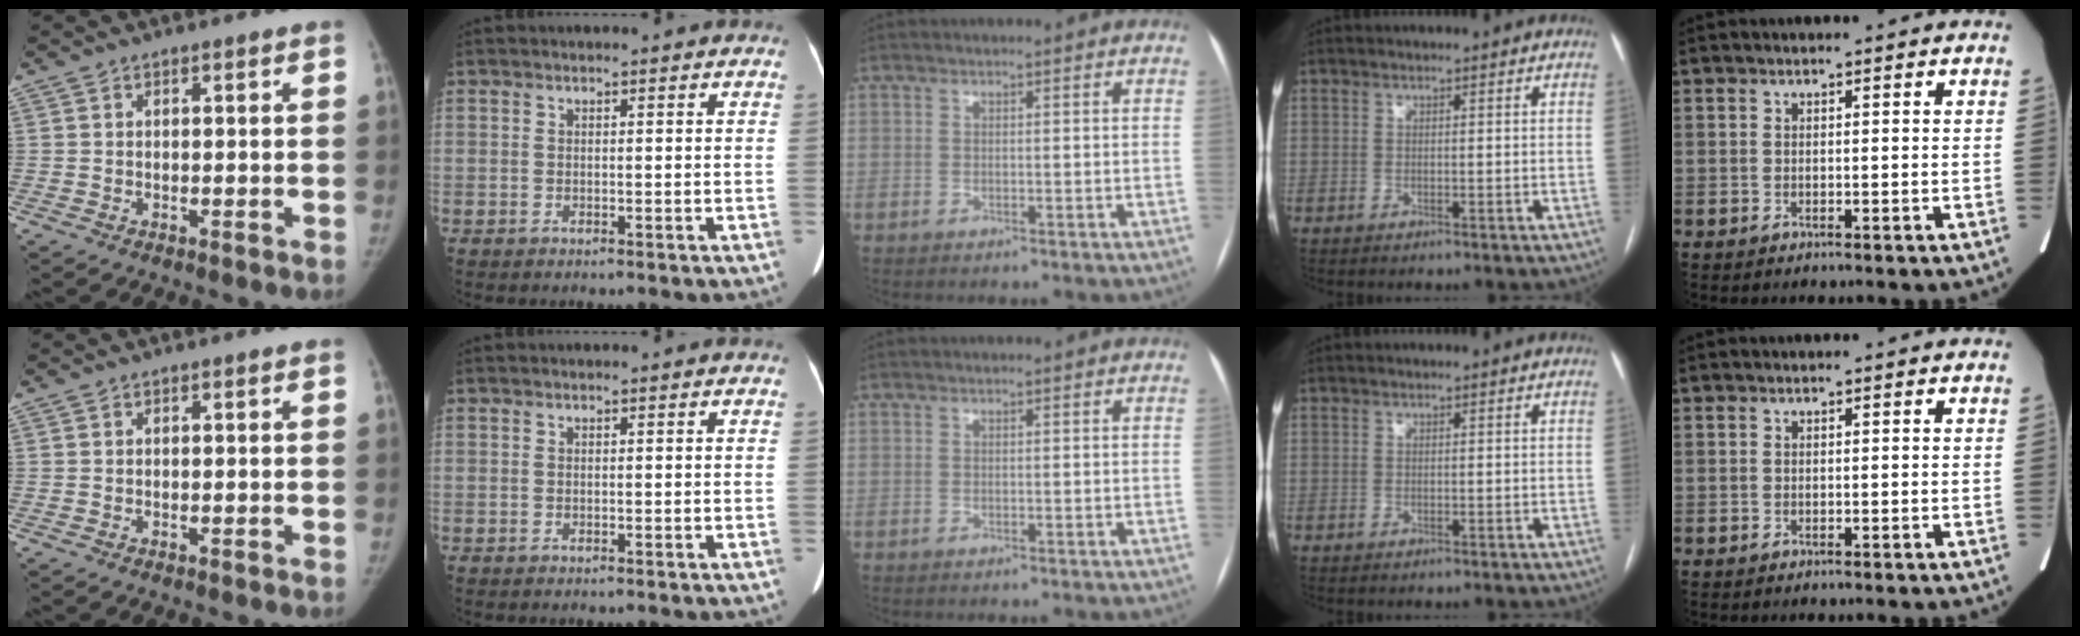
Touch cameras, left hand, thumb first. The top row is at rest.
{}